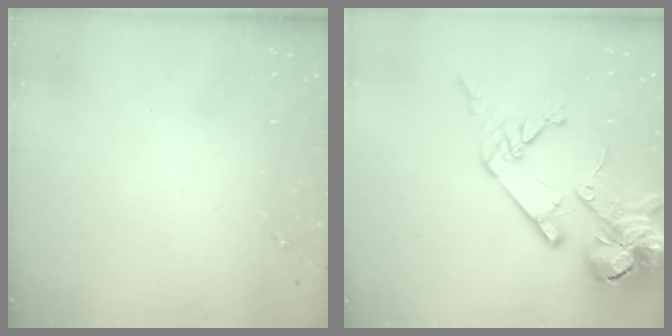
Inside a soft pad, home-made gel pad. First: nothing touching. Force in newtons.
{"total": 23.3, "press": 23.1, "slide": 3.0}